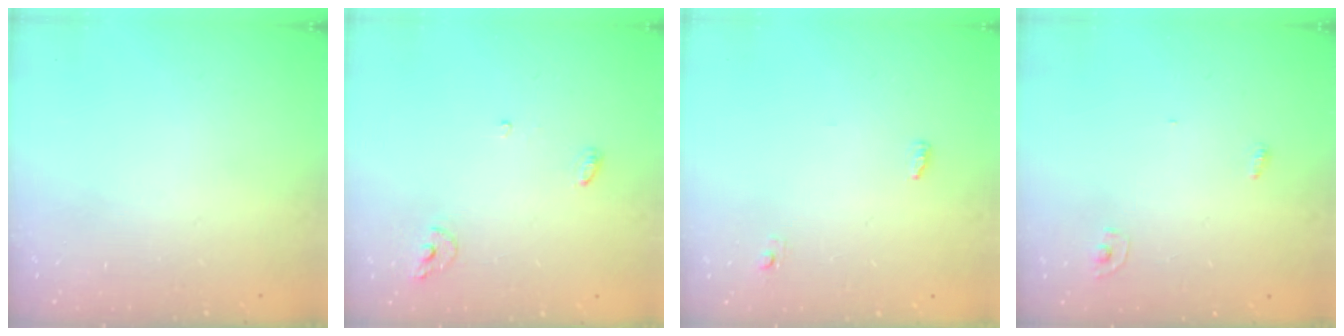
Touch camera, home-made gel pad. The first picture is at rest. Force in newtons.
{"total": 5.0, "press": 5.0, "slide": 0.4}
{"total": 3.6, "press": 3.4, "slide": 1.0}
{"total": 2.8, "press": 2.8, "slide": 0.1}